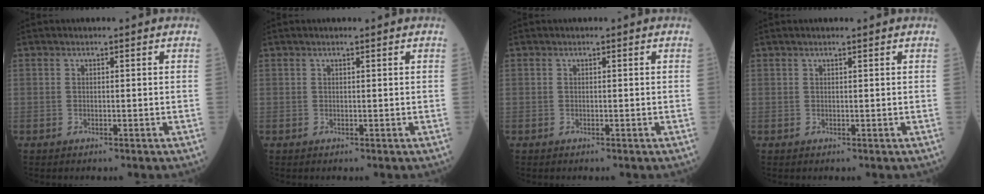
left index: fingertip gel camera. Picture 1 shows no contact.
{"total": 0.9, "force": [0.6, -0.1, 0.6], "torque": [-0.013, 0.006, 0.012]}
{"total": 0.0}
{"total": 1.5, "force": [1.1, -0.1, 0.9], "torque": [-0.017, 0.011, 0.019]}